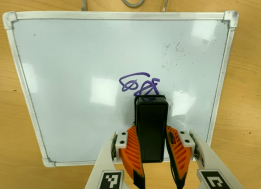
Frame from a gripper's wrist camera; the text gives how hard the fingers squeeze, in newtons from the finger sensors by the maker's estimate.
{"total": 7.6, "left": 5.9, "right": 9.4}